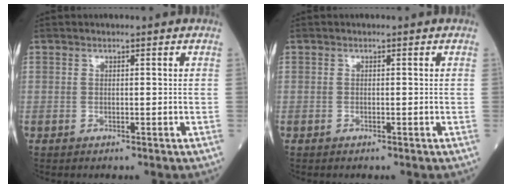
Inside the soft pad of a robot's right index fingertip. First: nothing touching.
{"total": 0.0}